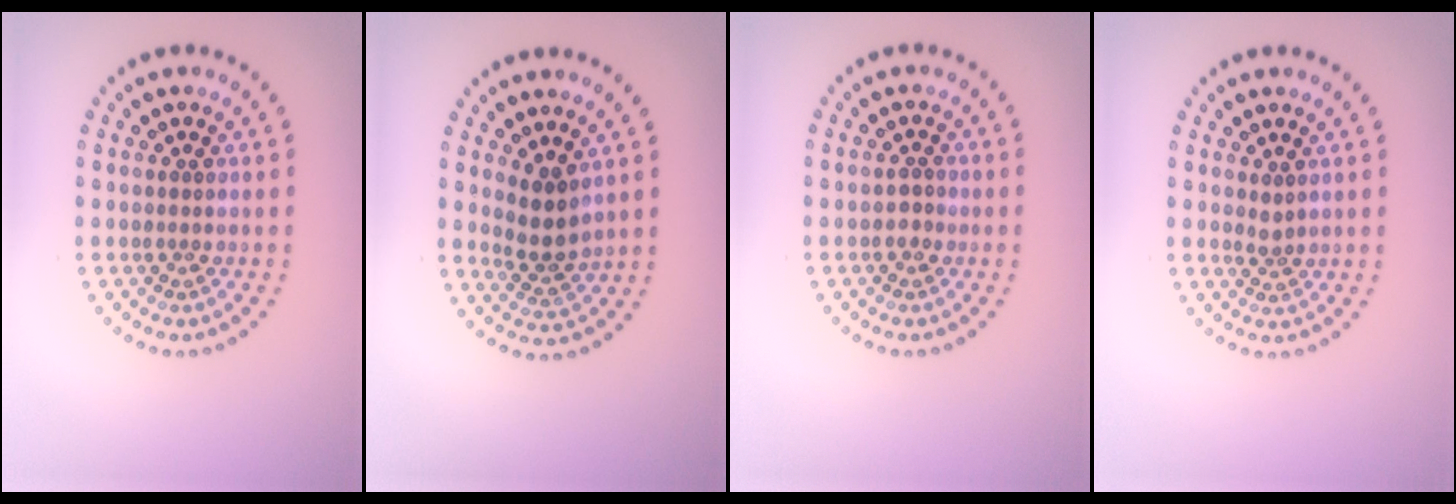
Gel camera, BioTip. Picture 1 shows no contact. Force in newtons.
{"total": 2.6, "press": 2.1, "slide": 1.6}
{"total": 1.0, "press": 1.0, "slide": 0.2}
{"total": 0.9, "press": 0.6, "slide": 0.7}